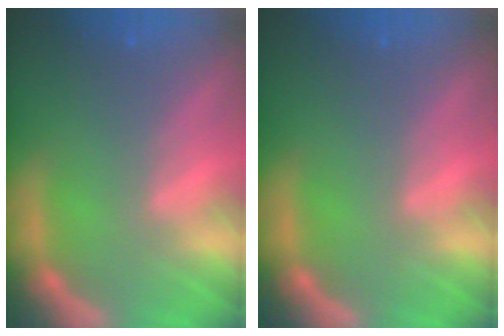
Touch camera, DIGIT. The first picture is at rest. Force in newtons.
{"total": 0.0}